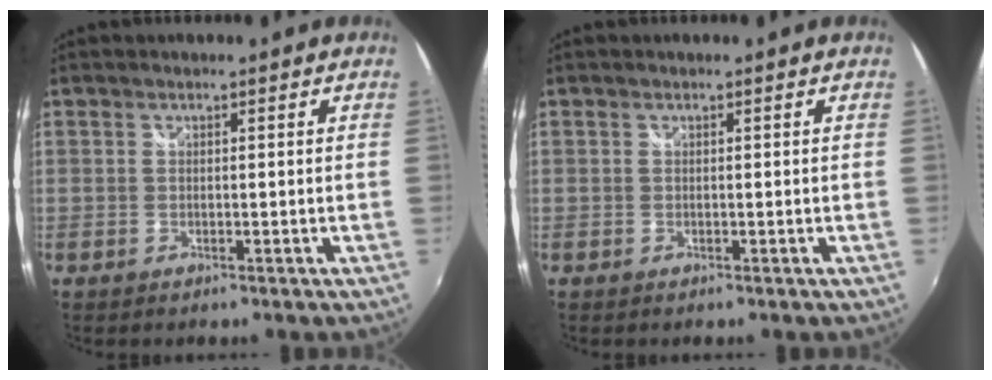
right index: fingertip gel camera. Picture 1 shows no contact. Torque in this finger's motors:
{"motor_torque": [-0.07, 0.07, 0.00, 0.00]}